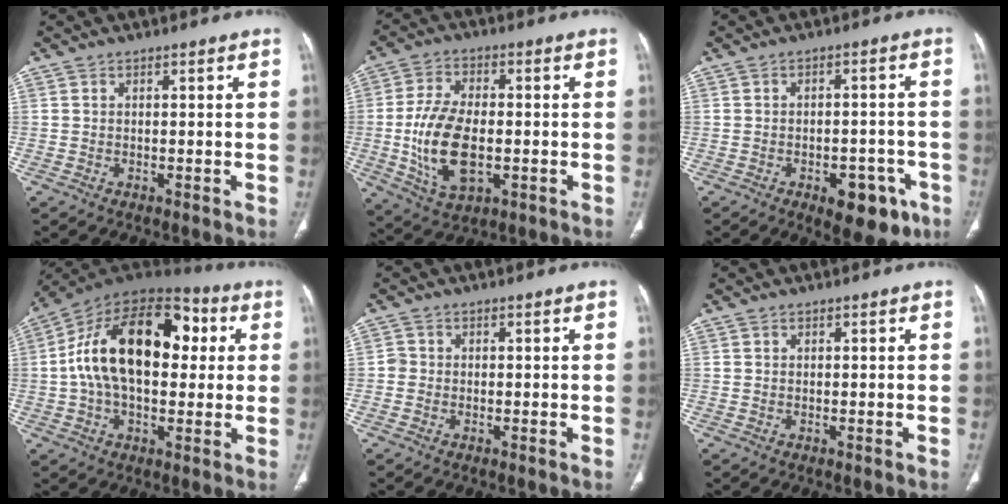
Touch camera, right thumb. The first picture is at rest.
{"total": 14.0, "force": [-1.9, 7.6, 11.6], "torque": [-0.223, 0.001, -0.026]}
{"total": 9.7, "force": [-4.9, 5.2, 6.6], "torque": [-0.053, 0.025, -0.054]}
{"total": 23.2, "force": [3.2, 13.7, 18.4], "torque": [-0.296, 0.034, 0.044]}
{"total": 1.5, "force": [-0.4, 1.3, 0.4], "torque": [0.002, 0.006, -0.013]}
{"total": 0.0}